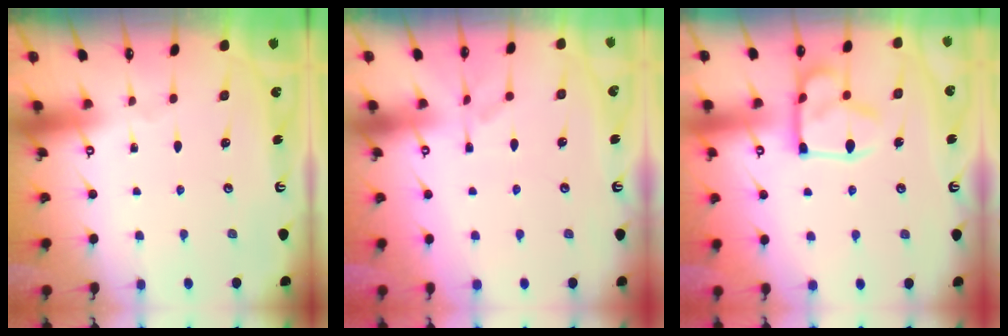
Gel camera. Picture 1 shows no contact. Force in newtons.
{"total": 4.4, "press": 4.2, "slide": 1.2}
{"total": 15.5, "press": 15.5, "slide": 1.2}